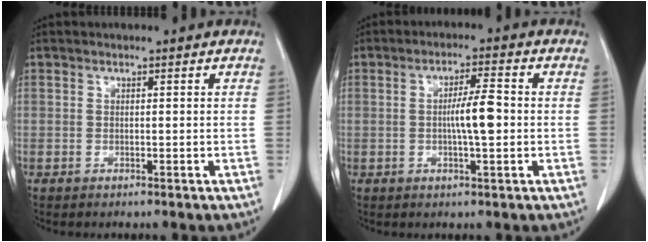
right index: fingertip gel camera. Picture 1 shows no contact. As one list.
[{"total": 5.3, "force": [-0.4, 0.5, 5.3], "torque": [-0.094, 0.004, -0.009]}]